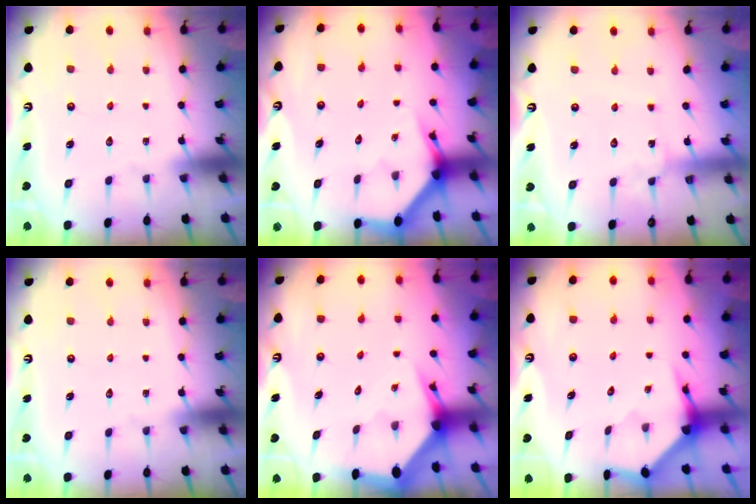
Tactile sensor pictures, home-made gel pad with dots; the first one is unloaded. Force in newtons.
{"total": 3.7, "press": 3.7, "slide": 0.3}
{"total": 1.8, "press": 1.8, "slide": 0.2}
{"total": 0.0}
{"total": 3.7, "press": 3.7, "slide": 0.4}
{"total": 3.9, "press": 3.9, "slide": 0.5}